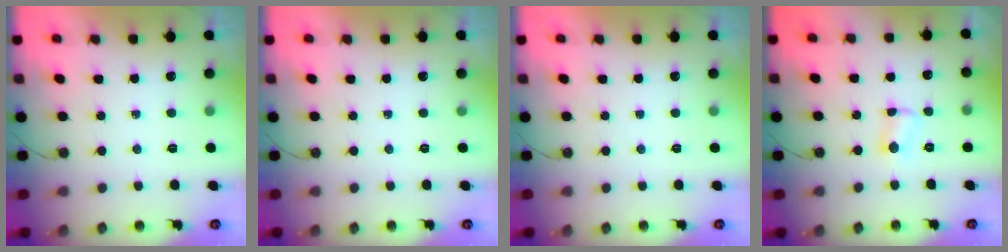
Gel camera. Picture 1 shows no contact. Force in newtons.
{"total": 0.0}
{"total": 0.0}
{"total": 4.1, "press": 4.1, "slide": 0.7}